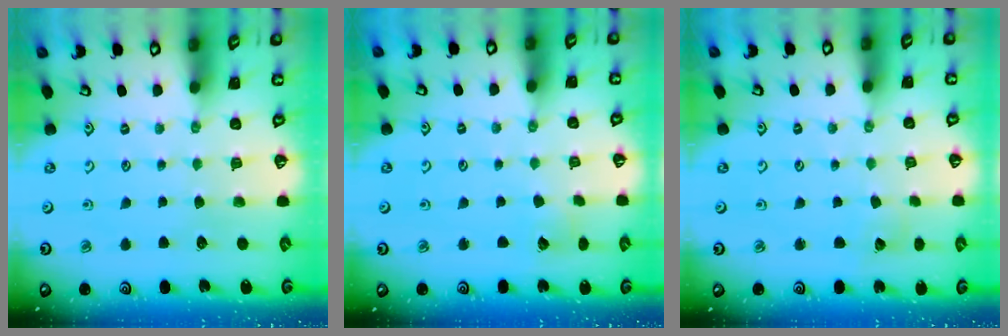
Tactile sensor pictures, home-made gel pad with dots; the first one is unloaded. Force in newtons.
{"total": 3.5, "press": 3.5, "slide": 0.5}
{"total": 3.4, "press": 3.4, "slide": 0.3}